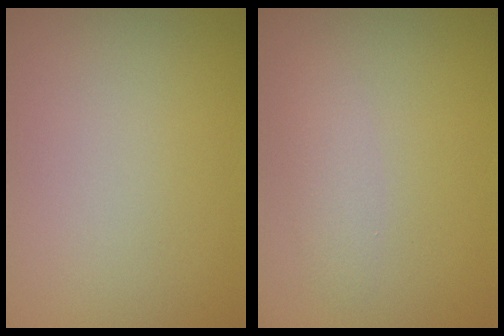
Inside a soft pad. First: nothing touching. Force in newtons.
{"total": 1.7, "press": 1.7, "slide": 0.0}